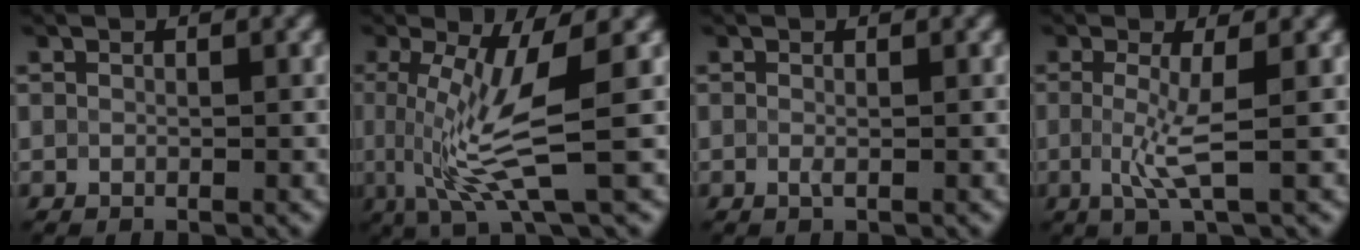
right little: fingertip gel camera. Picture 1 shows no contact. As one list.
[{"total": 6.5, "force": [-0.1, 1.3, 6.4], "torque": [-0.120, -0.004, 0.001]}, {"total": 0.7, "force": [-0.1, 0.2, 0.7], "torque": [-0.012, -0.002, -0.005]}, {"total": 3.0, "force": [-0.5, 0.4, 2.9], "torque": [-0.059, -0.005, -0.008]}]